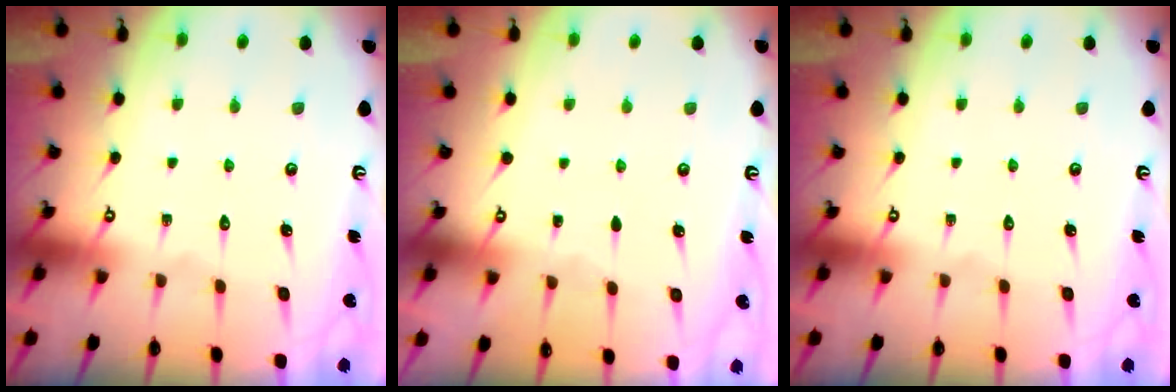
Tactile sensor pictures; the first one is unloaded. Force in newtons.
{"total": 2.3, "press": 2.2, "slide": 0.2}
{"total": 0.0}